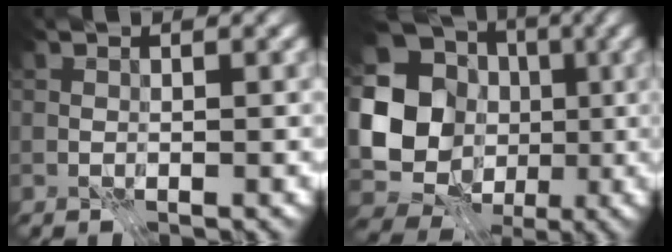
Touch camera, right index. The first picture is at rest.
{"total": 15.8, "force": [-1.5, 14.6, 5.8], "torque": [-0.145, 0.001, -0.036]}